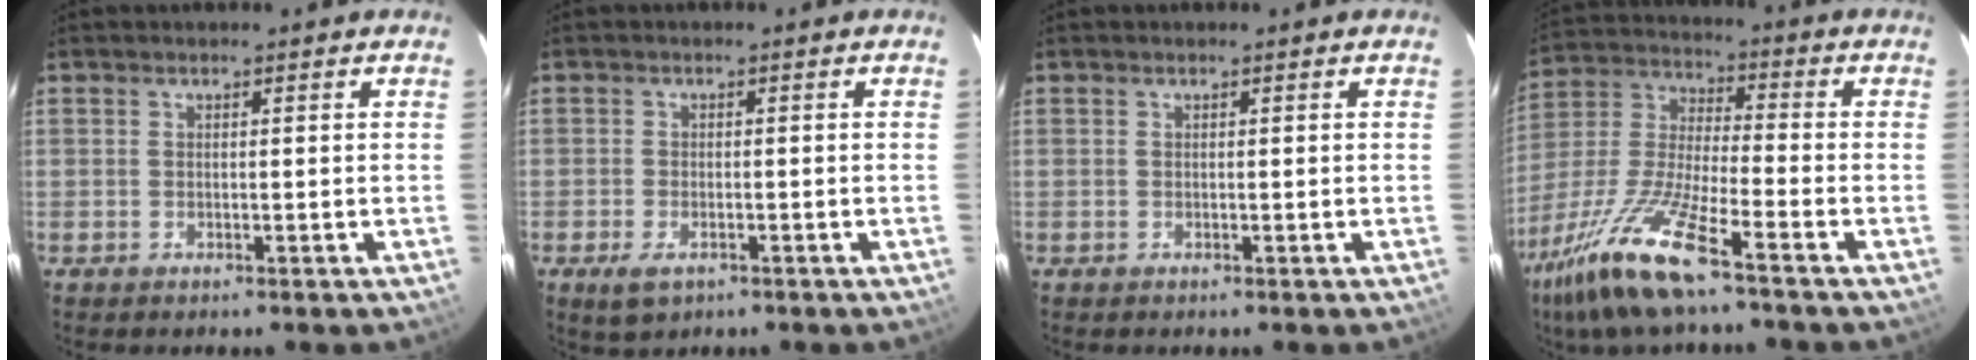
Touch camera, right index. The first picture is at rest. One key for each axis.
{"total": 4.1, "fx": -2.2, "fy": 2.3, "fz": 2.6, "tx": -0.058, "ty": -0.010, "tz": -0.037}
{"total": 0.0}
{"total": 15.5, "fx": -10.4, "fy": 2.0, "fz": 11.3, "tx": -0.256, "ty": -0.019, "tz": -0.211}